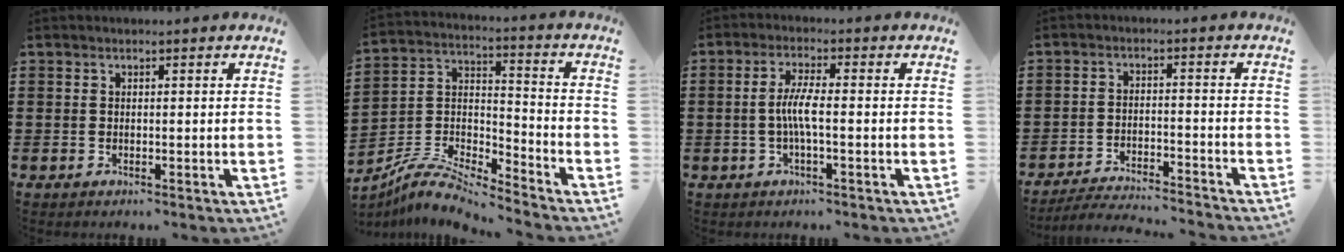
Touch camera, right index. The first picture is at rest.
{"total": 8.2, "force": [-7.3, 1.5, 3.3], "torque": [-0.079, 0.002, -0.150]}
{"total": 4.5, "force": [-0.8, 0.3, 4.4], "torque": [-0.094, -0.010, -0.022]}
{"total": 4.2, "force": [-4.2, -0.2, 0.8], "torque": [-0.024, -0.005, -0.088]}